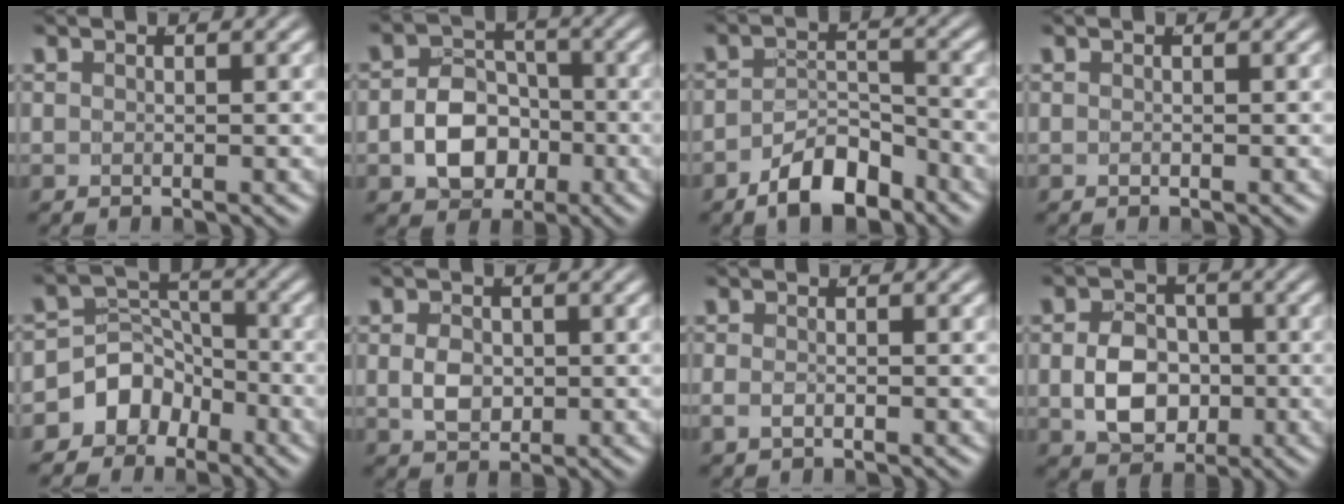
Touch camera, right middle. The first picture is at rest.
{"total": 6.5, "force": [-1.5, 5.5, 3.1], "torque": [-0.058, -0.012, -0.024]}
{"total": 4.9, "force": [-3.8, 2.0, 2.5], "torque": [-0.025, -0.001, -0.065]}
{"total": 0.0}
{"total": 8.9, "force": [-3.3, 7.5, 3.5], "torque": [-0.071, -0.019, -0.065]}
{"total": 2.2, "force": [-0.1, 1.5, 1.6], "torque": [-0.027, -0.007, 0.007]}
{"total": 1.0, "force": [-0.7, 0.4, 0.6], "torque": [-0.024, -0.003, -0.008]}
{"total": 5.6, "force": [-0.9, 4.3, 3.4], "torque": [-0.049, -0.011, -0.011]}